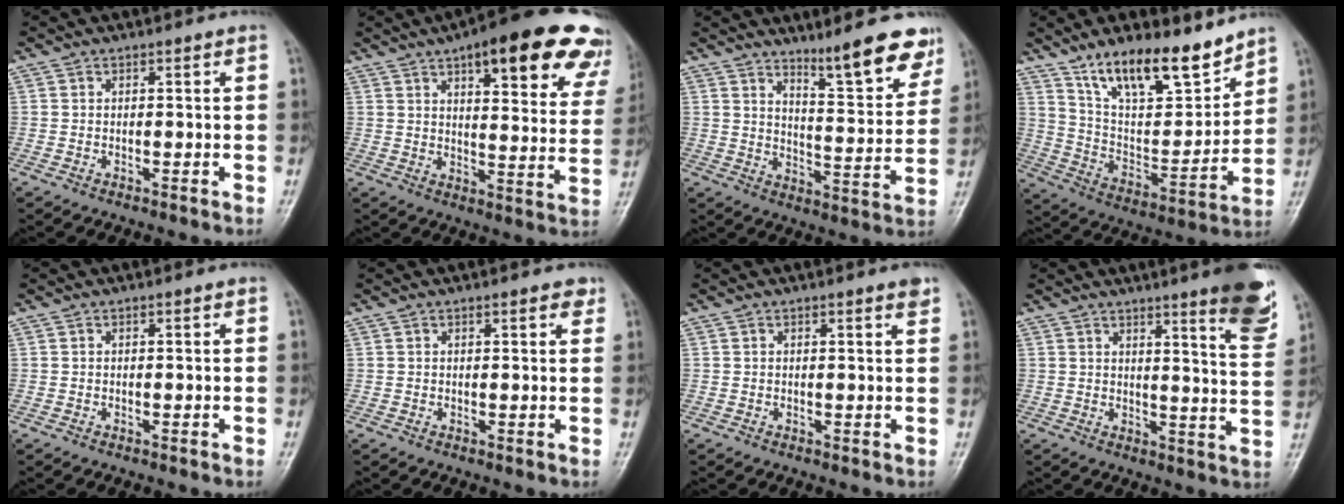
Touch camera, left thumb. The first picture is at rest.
{"total": 24.5, "force": [15.3, 7.8, 17.5], "torque": [-0.189, -0.037, 0.183]}
{"total": 12.2, "force": [9.1, 2.4, 7.9], "torque": [-0.081, -0.065, 0.136]}
{"total": 17.3, "force": [12.8, 5.8, 10.0], "torque": [-0.123, -0.080, 0.231]}
{"total": 0.0}
{"total": 2.0, "force": [1.4, 0.7, 1.3], "torque": [-0.007, -0.003, 0.014]}
{"total": 1.3, "force": [0.9, 0.0, 0.9], "torque": [-0.010, -0.005, 0.011]}
{"total": 11.7, "force": [7.3, 1.3, 9.0], "torque": [-0.099, -0.049, 0.089]}